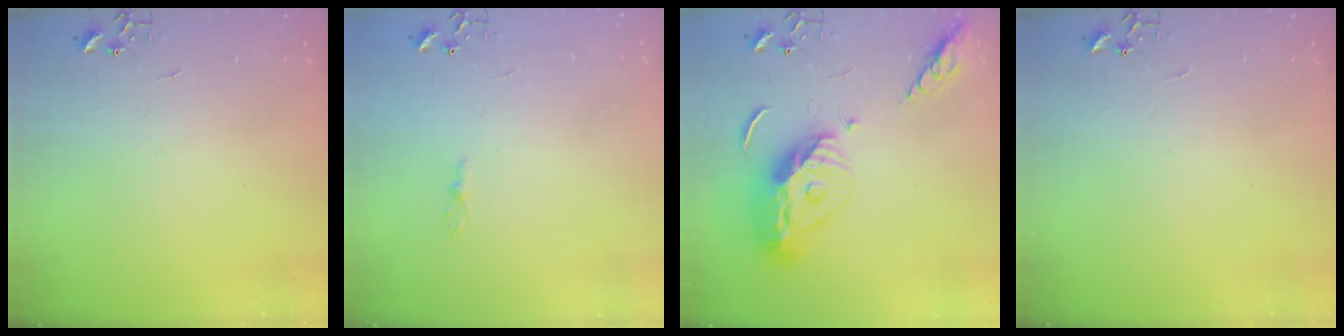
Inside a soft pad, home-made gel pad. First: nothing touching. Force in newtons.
{"total": 4.0, "press": 4.0, "slide": 0.4}
{"total": 15.9, "press": 15.8, "slide": 1.5}
{"total": 0.0}